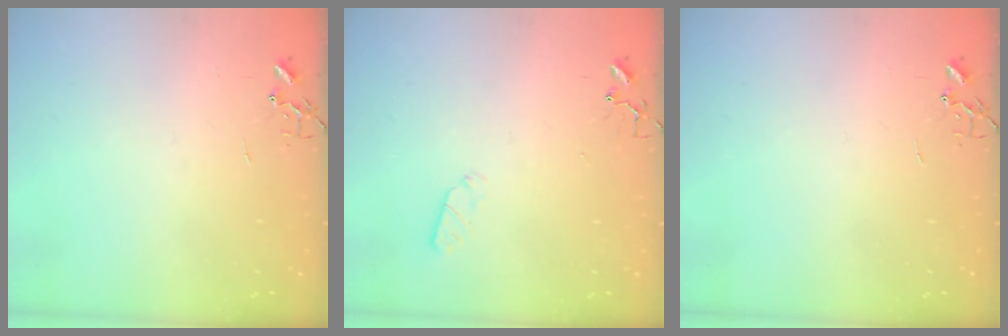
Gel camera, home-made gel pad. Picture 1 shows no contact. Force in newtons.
{"total": 3.2, "press": 3.1, "slide": 0.5}
{"total": 0.0}